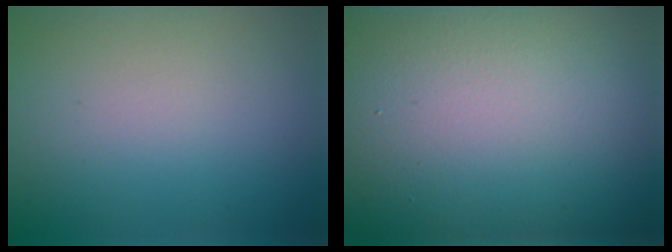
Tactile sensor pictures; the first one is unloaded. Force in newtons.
{"total": 23.6, "press": 23.6, "slide": 1.3}